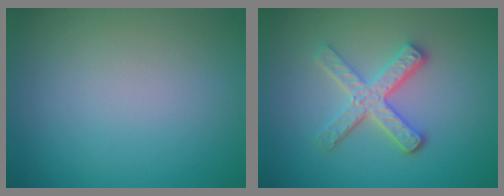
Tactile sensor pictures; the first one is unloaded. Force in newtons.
{"total": 4.1, "press": 3.3, "slide": 2.4}